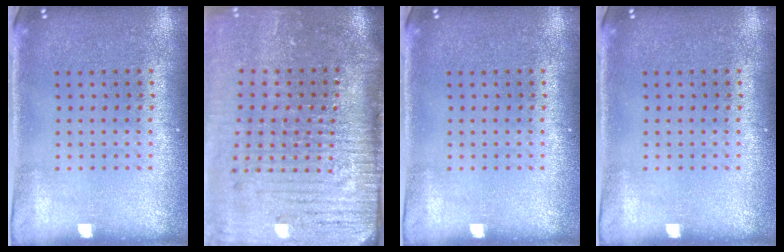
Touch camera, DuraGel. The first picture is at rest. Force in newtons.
{"total": 5.3, "press": 4.3, "slide": 3.1}
{"total": 0.0}
{"total": 0.0}